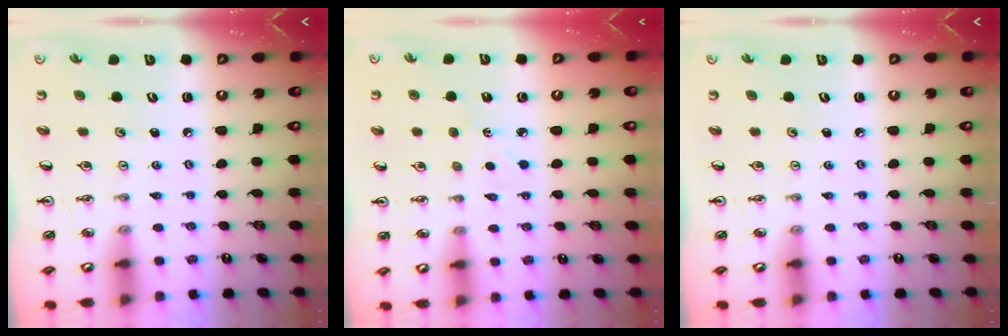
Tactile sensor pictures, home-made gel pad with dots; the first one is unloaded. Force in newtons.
{"total": 2.9, "press": 2.9, "slide": 0.4}
{"total": 0.0}